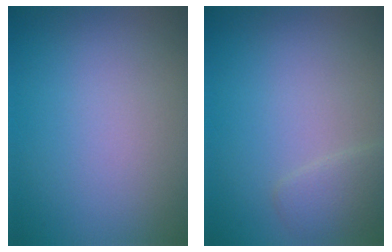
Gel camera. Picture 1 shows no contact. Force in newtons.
{"total": 1.7, "press": 1.7, "slide": 0.0}